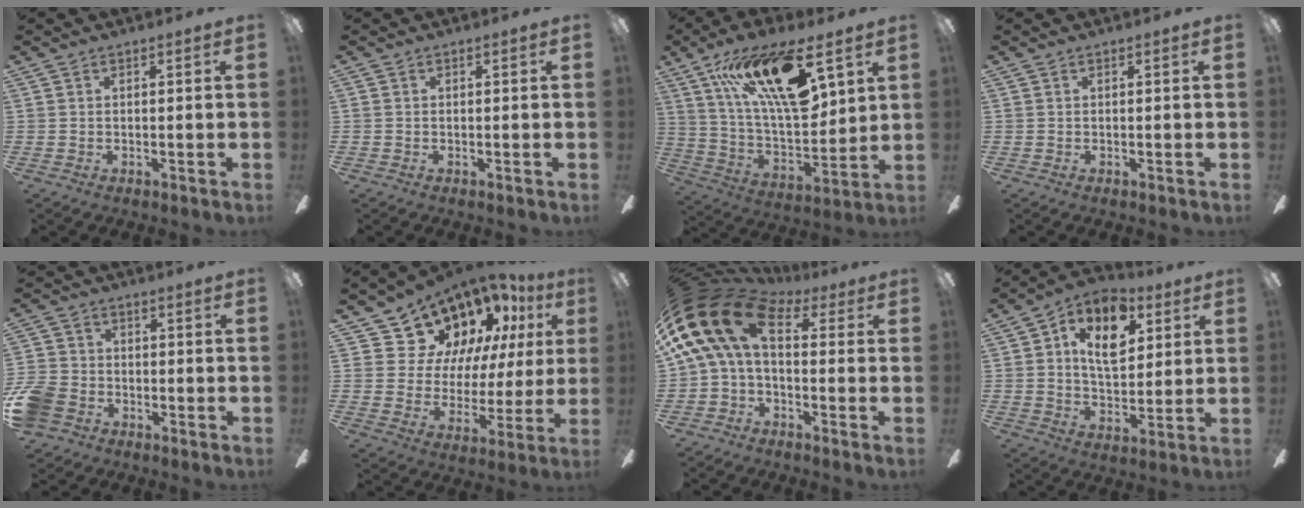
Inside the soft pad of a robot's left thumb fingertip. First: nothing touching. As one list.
[{"total": 0.0}, {"total": 25.4, "force": [14.7, 9.0, 18.7], "torque": [-0.339, -0.078, 0.245]}, {"total": 0.0}, {"total": 8.6, "force": [-4.4, 6.4, 3.8], "torque": [-0.093, 0.033, -0.084]}, {"total": 15.1, "force": [11.2, 9.2, 3.9], "torque": [-0.090, -0.083, 0.219]}, {"total": 19.8, "force": [3.3, 11.7, 15.6], "torque": [-0.325, -0.003, 0.060]}, {"total": 12.3, "force": [5.1, 7.3, 8.5], "torque": [-0.124, -0.005, 0.088]}]